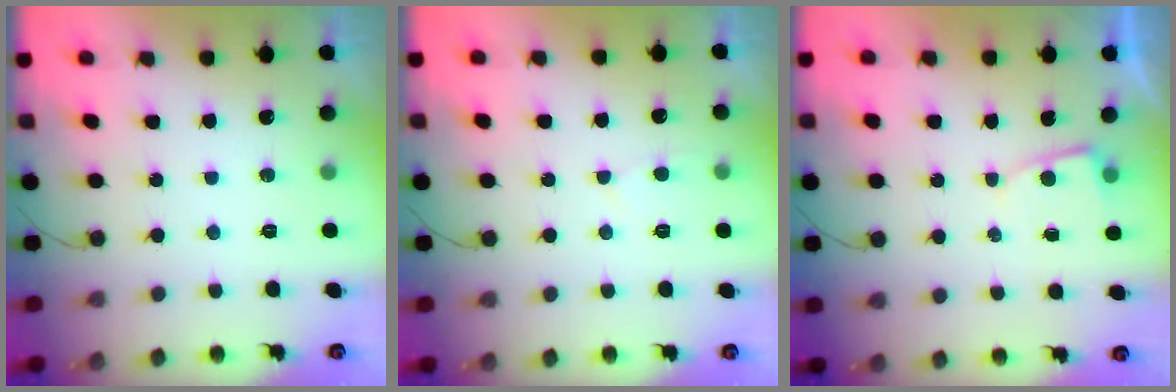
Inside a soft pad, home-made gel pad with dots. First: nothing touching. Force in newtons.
{"total": 2.7, "press": 2.7, "slide": 0.3}
{"total": 2.5, "press": 2.4, "slide": 0.4}